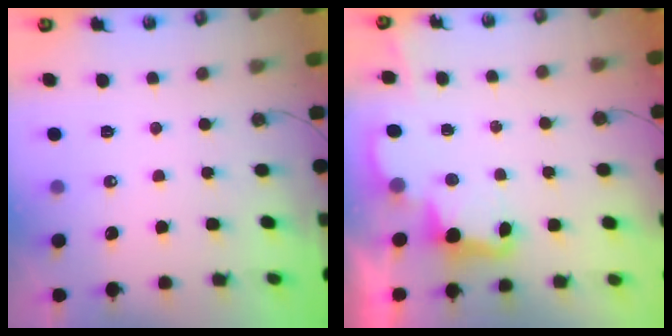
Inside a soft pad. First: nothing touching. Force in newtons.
{"total": 3.3, "press": 3.3, "slide": 0.6}